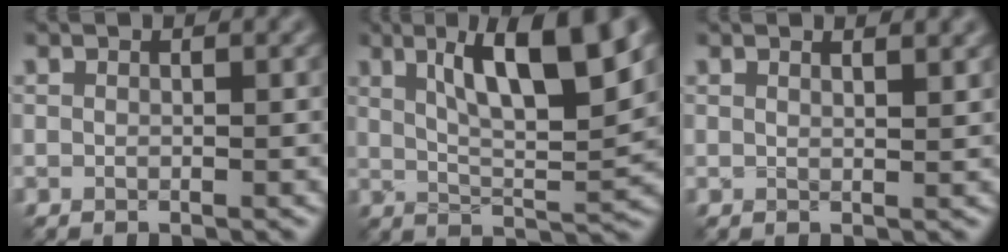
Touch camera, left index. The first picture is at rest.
{"total": 9.9, "force": [4.2, 2.5, 8.6], "torque": [-0.127, 0.004, 0.071]}
{"total": 2.0, "force": [1.5, 0.6, 1.2], "torque": [-0.011, 0.003, 0.013]}